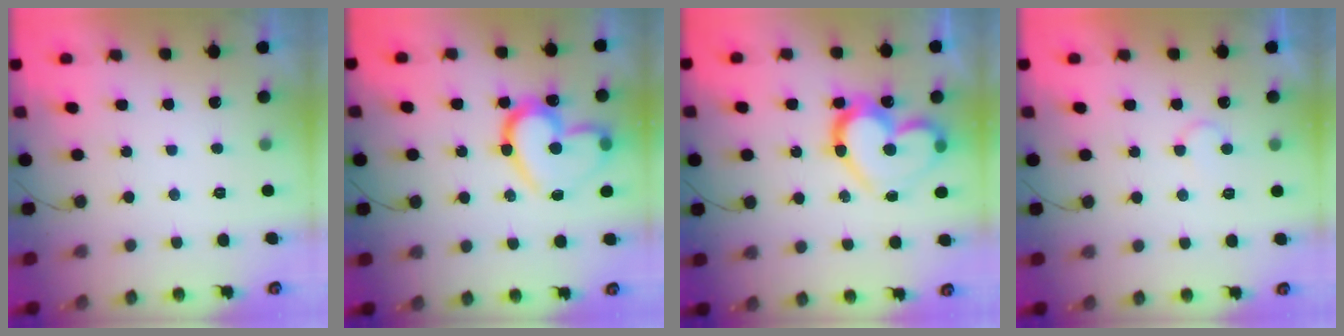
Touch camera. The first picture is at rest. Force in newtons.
{"total": 19.9, "press": 19.8, "slide": 1.8}
{"total": 19.1, "press": 19.0, "slide": 1.8}
{"total": 4.5, "press": 4.5, "slide": 0.5}